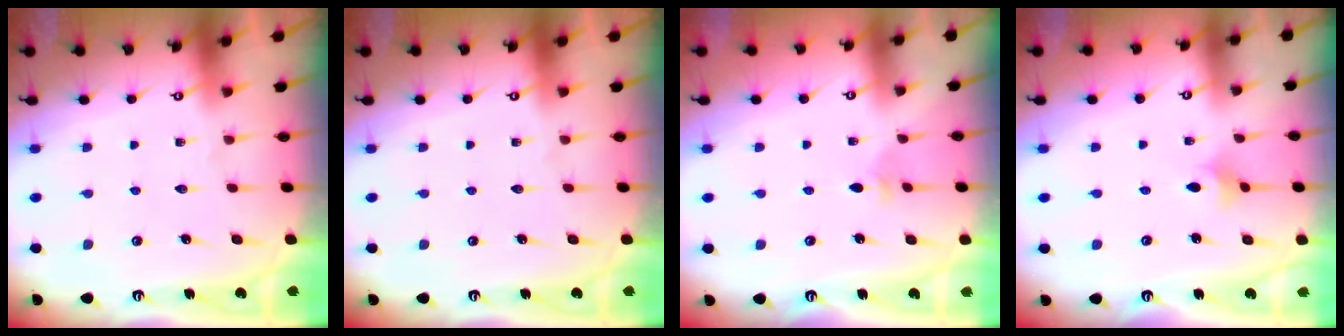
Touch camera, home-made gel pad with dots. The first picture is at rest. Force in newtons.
{"total": 0.0}
{"total": 2.2, "press": 2.2, "slide": 0.5}
{"total": 2.5, "press": 2.4, "slide": 0.6}